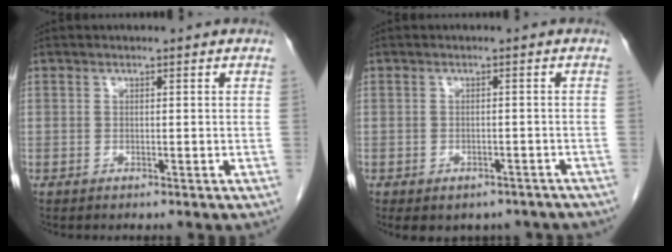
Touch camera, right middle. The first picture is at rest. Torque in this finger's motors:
{"motor_torque": [1.02, -0.96, 0.10, 0.05]}